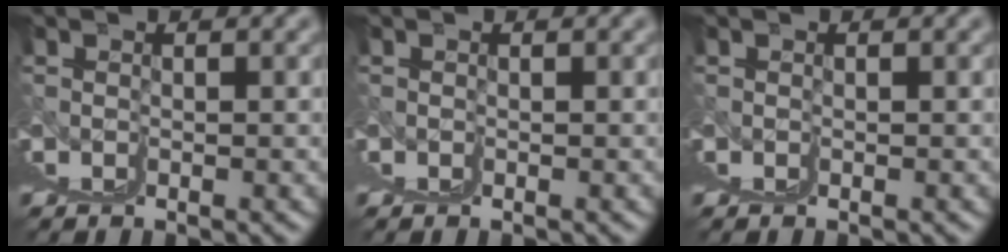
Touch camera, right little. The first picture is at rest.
{"total": 1.3, "force": [0.7, -0.8, -0.8], "torque": [0.016, 0.007, 0.008]}
{"total": 0.0}